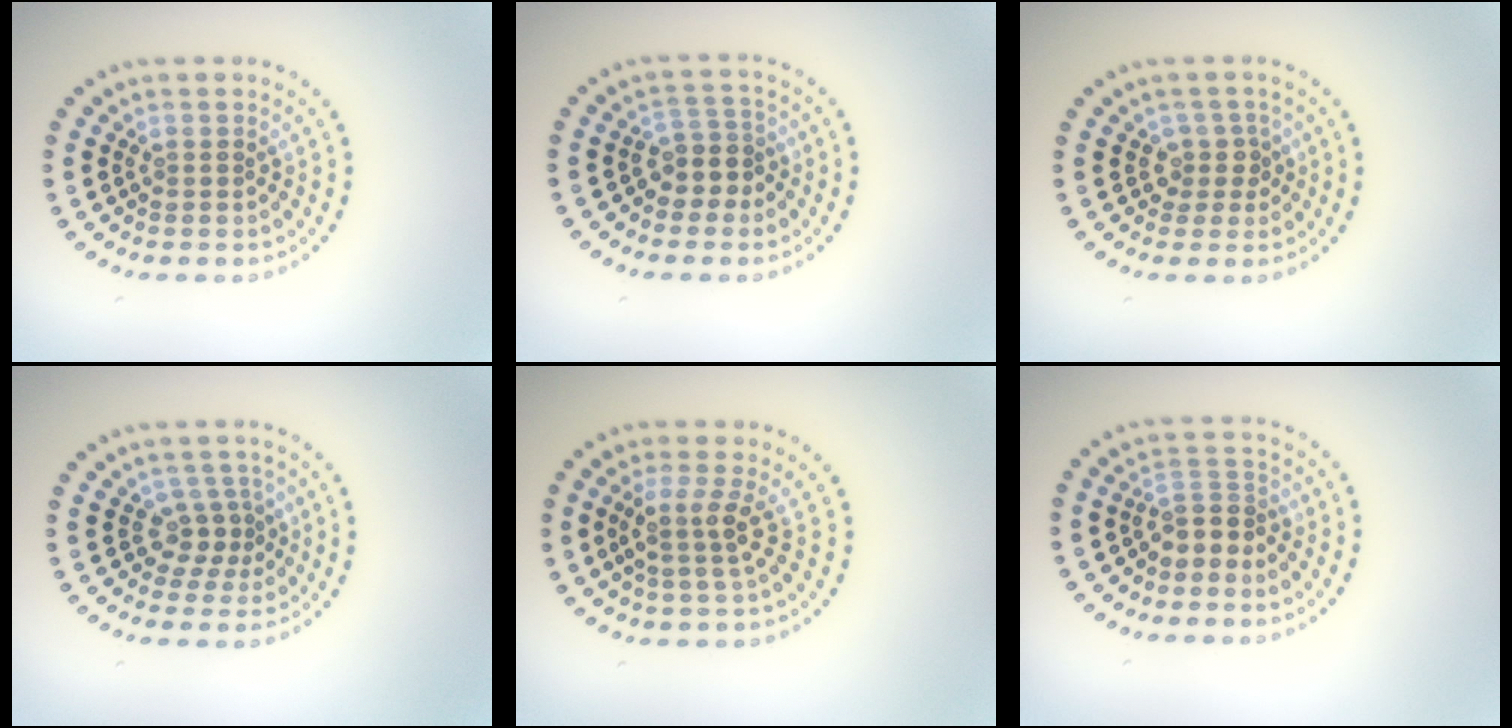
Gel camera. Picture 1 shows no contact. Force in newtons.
{"total": 2.6, "press": 2.2, "slide": 1.5}
{"total": 1.9, "press": 1.4, "slide": 1.3}
{"total": 2.6, "press": 1.8, "slide": 1.9}
{"total": 2.7, "press": 2.0, "slide": 1.8}
{"total": 2.3, "press": 1.8, "slide": 1.4}